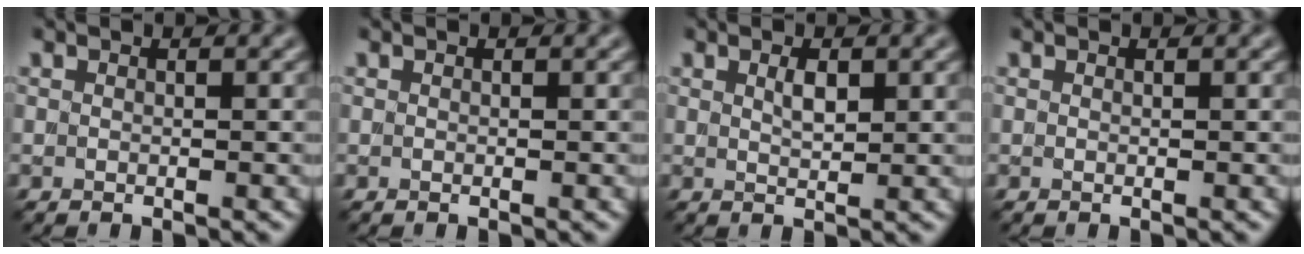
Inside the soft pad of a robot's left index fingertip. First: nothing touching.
{"total": 0.0}
{"total": 1.4, "force": [0.7, 0.5, 1.1], "torque": [-0.023, 0.002, 0.014]}
{"total": 0.0}